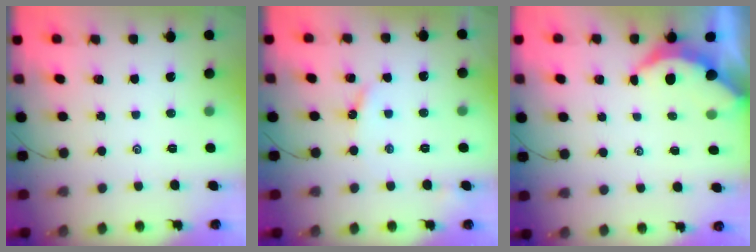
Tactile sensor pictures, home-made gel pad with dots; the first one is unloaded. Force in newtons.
{"total": 4.1, "press": 4.1, "slide": 0.4}
{"total": 3.5, "press": 3.5, "slide": 0.5}